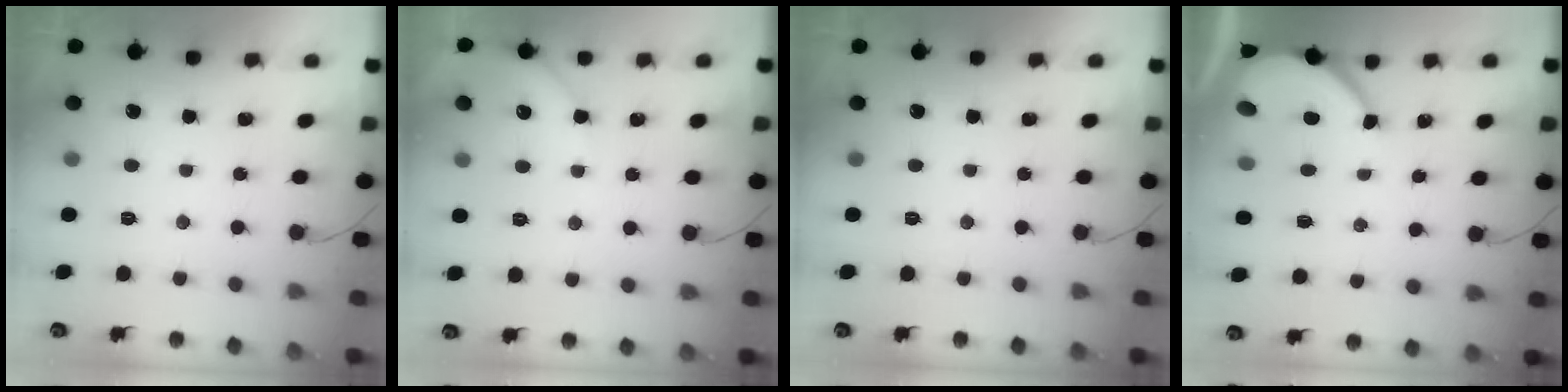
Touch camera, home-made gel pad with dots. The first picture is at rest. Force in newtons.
{"total": 3.7, "press": 3.7, "slide": 0.6}
{"total": 0.0}
{"total": 5.9, "press": 5.8, "slide": 0.8}